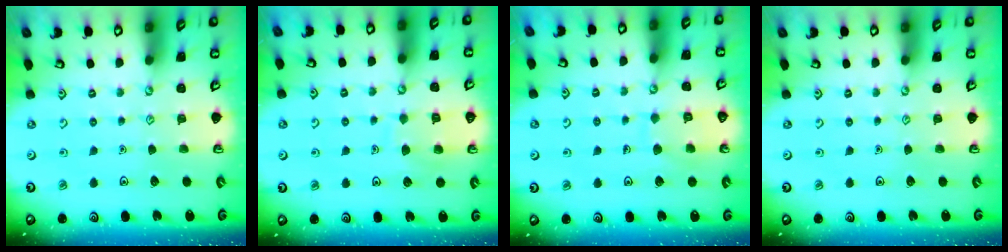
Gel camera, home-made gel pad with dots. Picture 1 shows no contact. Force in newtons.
{"total": 7.3, "press": 7.2, "slide": 0.8}
{"total": 8.1, "press": 8.1, "slide": 0.7}
{"total": 0.0}